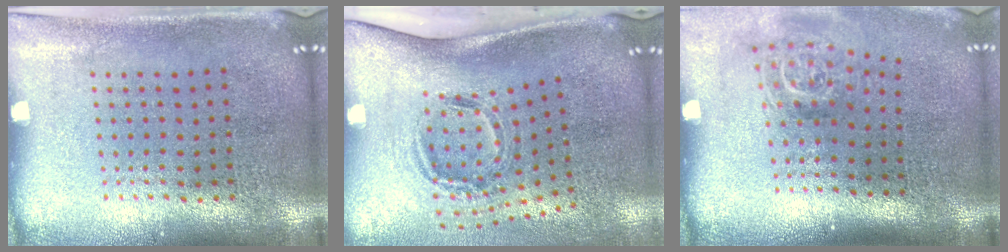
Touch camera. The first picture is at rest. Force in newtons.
{"total": 1.9, "press": 1.3, "slide": 1.3}
{"total": 1.8, "press": 1.2, "slide": 1.3}